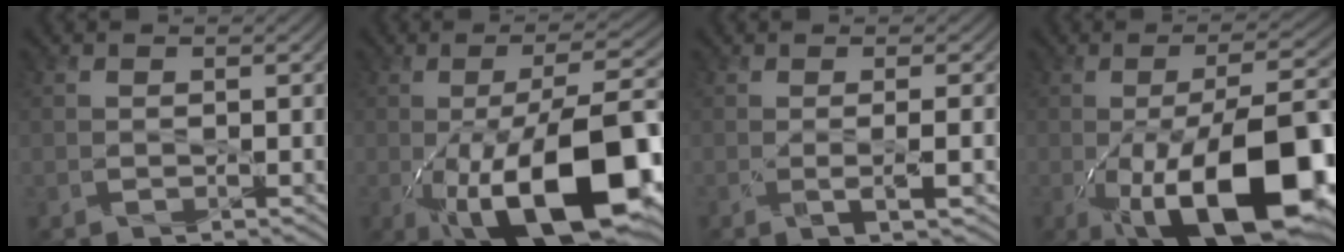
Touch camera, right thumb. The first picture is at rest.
{"total": 17.1, "force": [-5.8, 6.2, 14.8], "torque": [-0.219, 0.005, -0.096]}
{"total": 3.0, "force": [-0.1, 0.6, 2.9], "torque": [-0.051, 0.003, -0.009]}
{"total": 17.2, "force": [-5.7, 6.6, 14.8], "torque": [-0.219, -0.006, -0.093]}